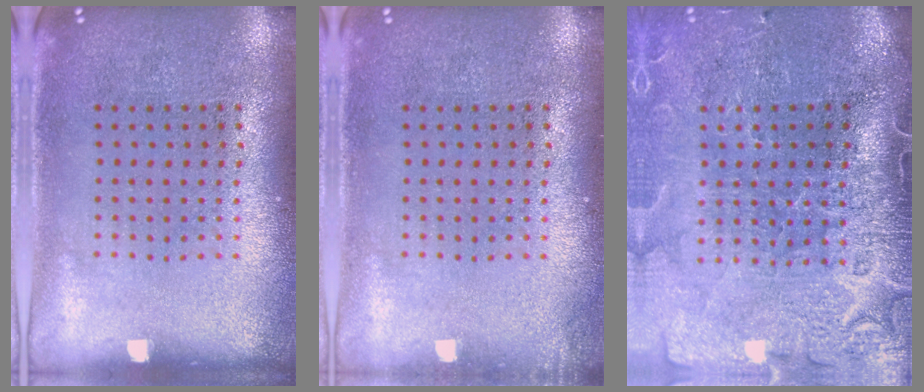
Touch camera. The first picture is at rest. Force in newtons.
{"total": 0.7, "press": 0.7, "slide": 0.1}
{"total": 4.0, "press": 3.5, "slide": 2.0}